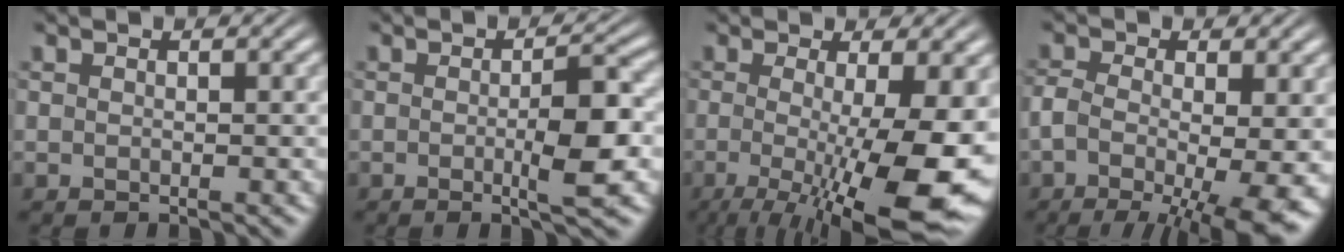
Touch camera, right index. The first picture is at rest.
{"total": 3.9, "force": [-1.0, 0.6, 3.7], "torque": [-0.048, 0.002, -0.023]}
{"total": 9.7, "force": [-3.1, 2.8, 8.8], "torque": [-0.143, -0.040, -0.027]}
{"total": 10.6, "force": [-5.2, 4.7, 8.0], "torque": [-0.129, -0.042, -0.061]}